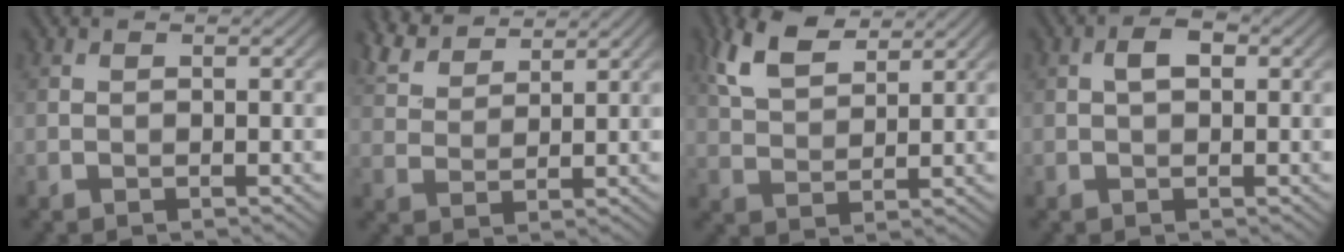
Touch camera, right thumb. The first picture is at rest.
{"total": 5.9, "force": [5.1, 1.7, 2.4], "torque": [-0.067, 0.007, 0.109]}
{"total": 7.1, "force": [4.5, 3.2, 4.5], "torque": [-0.109, 0.009, 0.092]}
{"total": 2.4, "force": [0.5, 1.3, 1.9], "torque": [-0.033, 0.006, 0.003]}